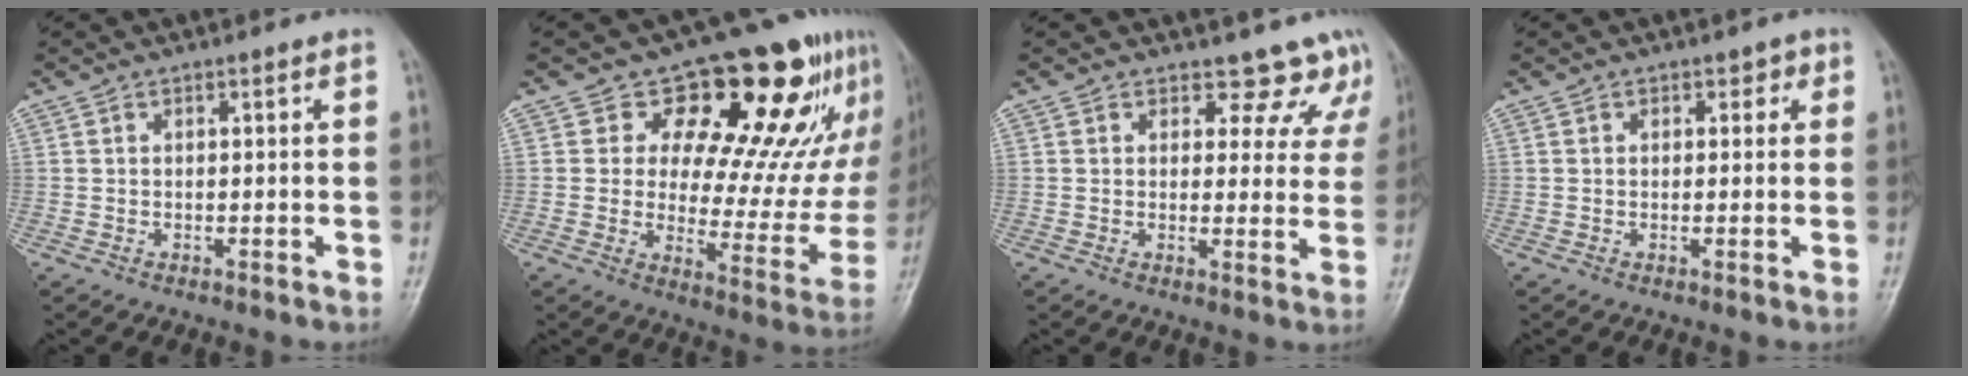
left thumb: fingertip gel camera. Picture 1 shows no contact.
{"total": 20.8, "force": [12.0, 11.1, 12.9], "torque": [-0.091, -0.049, 0.160]}
{"total": 7.7, "force": [6.5, 4.2, 0.6], "torque": [0.043, -0.033, 0.054]}
{"total": 1.7, "force": [0.7, 1.2, 0.9], "torque": [0.008, 0.001, 0.004]}